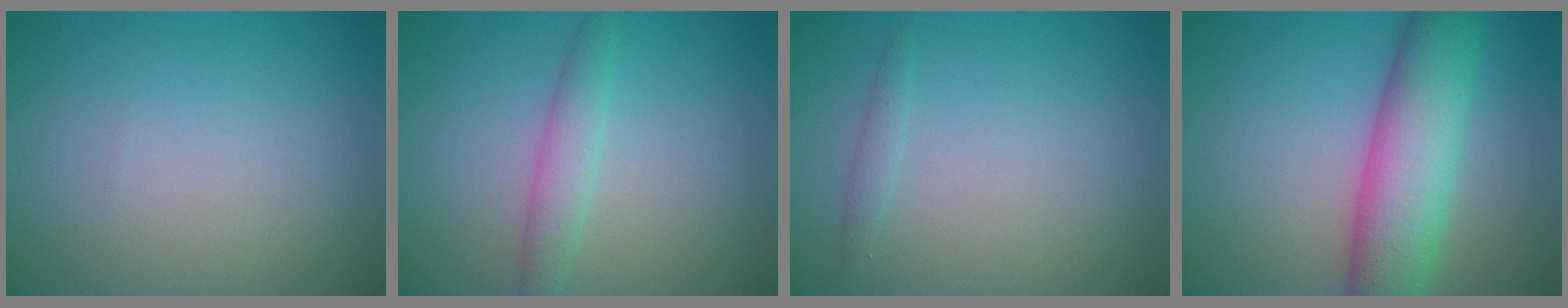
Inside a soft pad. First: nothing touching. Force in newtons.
{"total": 2.3, "press": 2.3, "slide": 0.1}
{"total": 0.8, "press": 0.8, "slide": 0.0}
{"total": 8.3, "press": 8.3, "slide": 0.1}